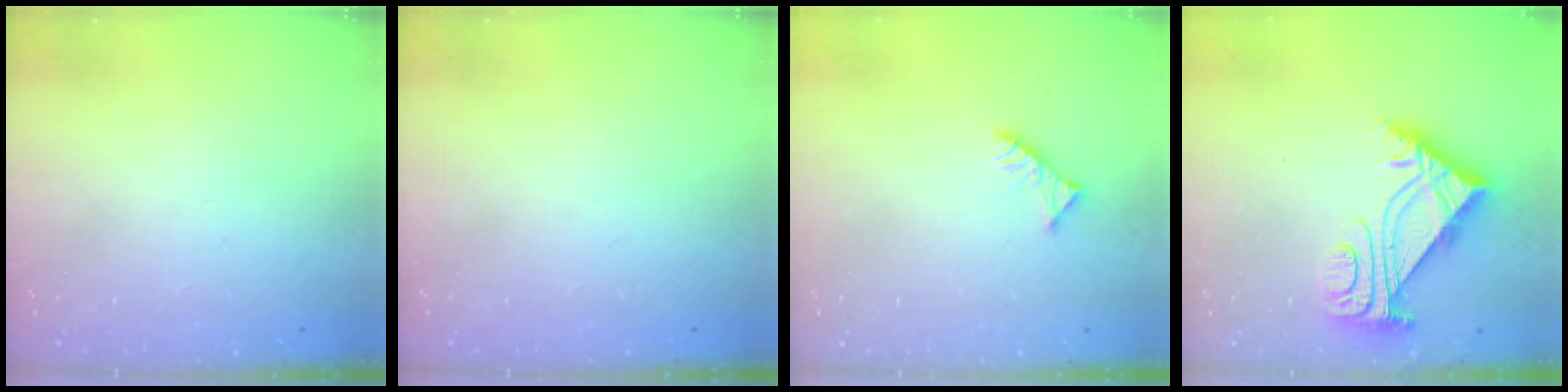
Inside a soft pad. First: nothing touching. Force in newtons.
{"total": 0.0}
{"total": 2.9, "press": 2.9, "slide": 0.4}
{"total": 7.3, "press": 7.2, "slide": 1.2}